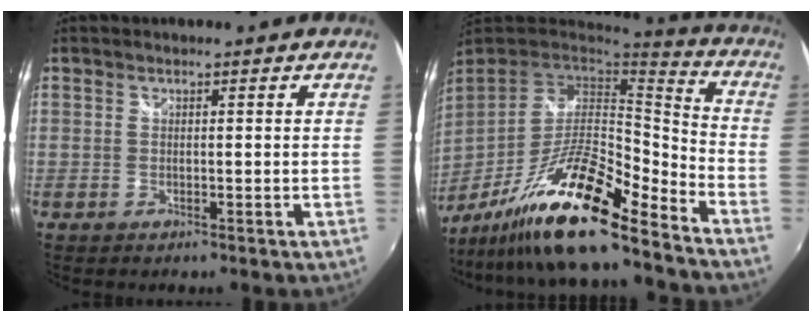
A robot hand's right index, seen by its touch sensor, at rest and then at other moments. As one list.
[{"total": 20.6, "force": [-14.0, 2.6, 14.8], "torque": [-0.274, -0.030, -0.262]}]